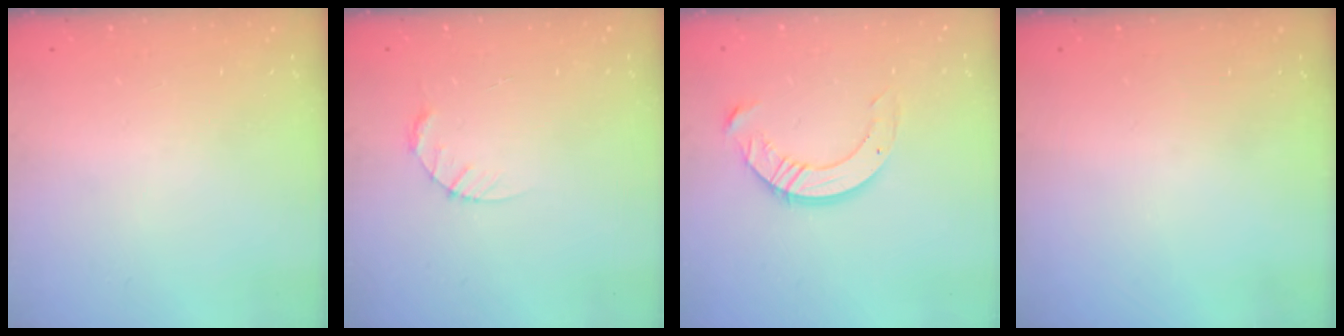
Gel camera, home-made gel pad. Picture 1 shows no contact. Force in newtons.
{"total": 3.7, "press": 3.6, "slide": 0.4}
{"total": 10.5, "press": 10.4, "slide": 0.9}
{"total": 0.0}